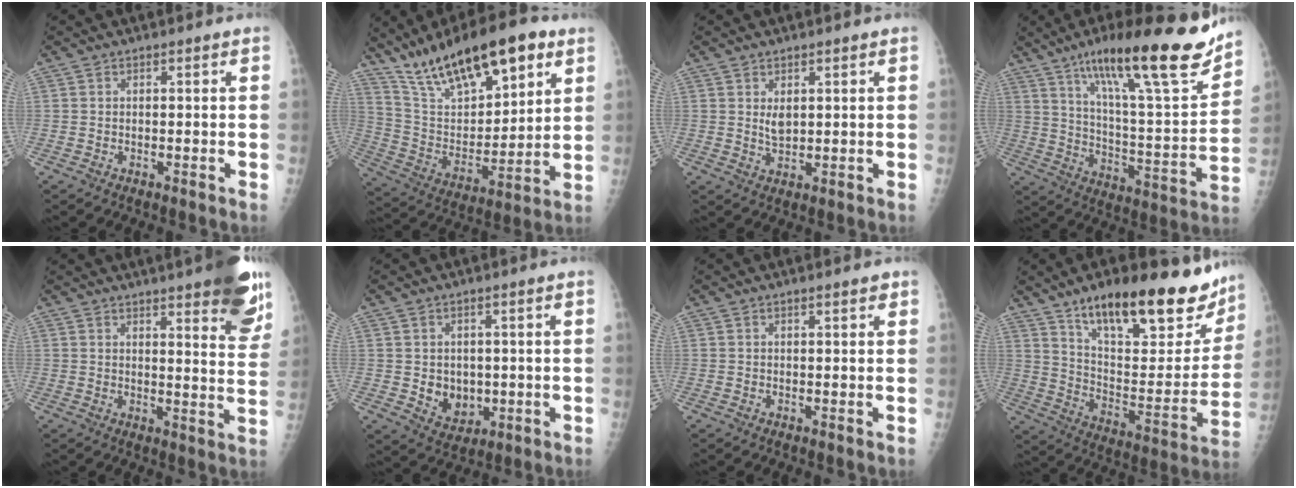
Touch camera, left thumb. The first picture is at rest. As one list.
[{"total": 22.7, "force": [14.4, 8.6, 15.3], "torque": [-0.222, -0.043, 0.257]}, {"total": 1.5, "force": [0.6, 0.8, 1.1], "torque": [-0.016, -0.004, 0.013]}, {"total": 26.1, "force": [17.1, 5.0, 19.0], "torque": [-0.274, -0.059, 0.277]}, {"total": 16.3, "force": [10.5, 3.8, 11.8], "torque": [-0.122, -0.054, 0.122]}, {"total": 6.5, "force": [-0.5, 5.2, 3.8], "torque": [-0.030, -0.006, 0.009]}, {"total": 1.5, "force": [0.9, 0.4, 1.1], "torque": [-0.014, -0.001, 0.010]}, {"total": 27.5, "force": [19.2, 9.7, 17.1], "torque": [-0.207, -0.075, 0.292]}]